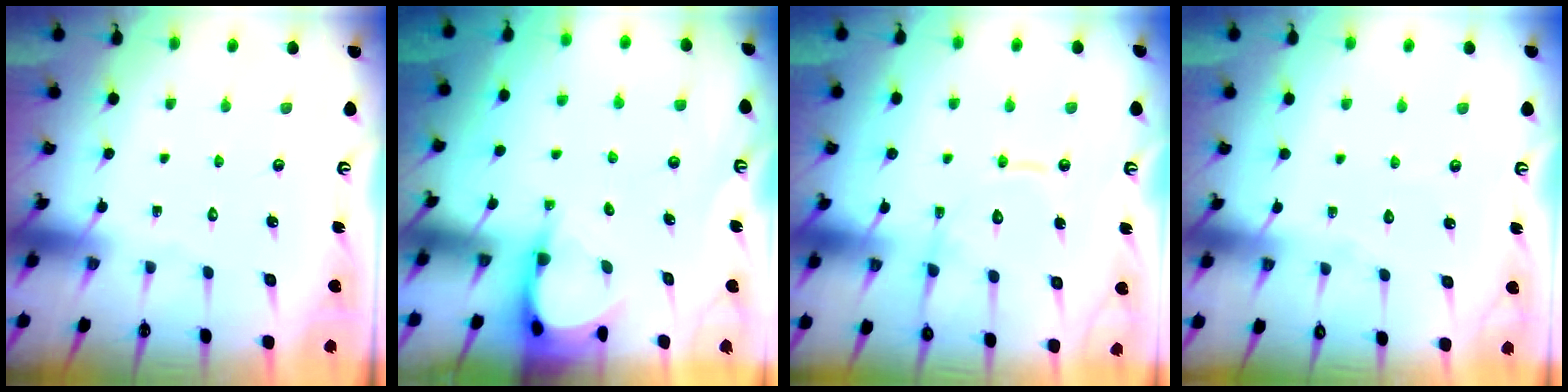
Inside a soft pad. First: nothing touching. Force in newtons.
{"total": 3.7, "press": 3.7, "slide": 0.2}
{"total": 12.5, "press": 12.5, "slide": 1.2}
{"total": 4.1, "press": 4.1, "slide": 0.4}